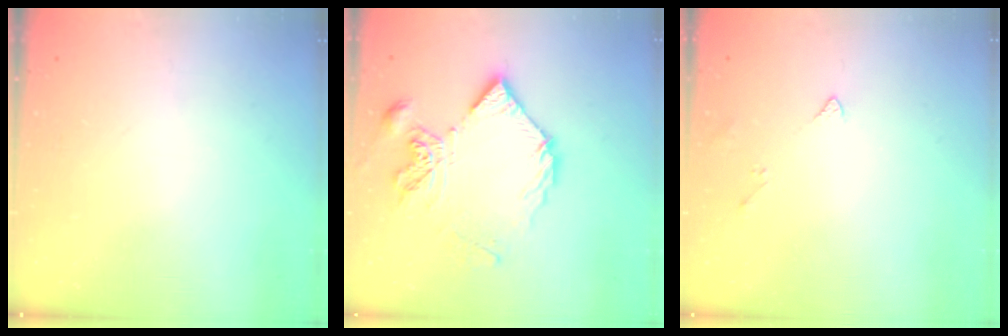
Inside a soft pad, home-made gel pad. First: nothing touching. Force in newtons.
{"total": 11.0, "press": 11.0, "slide": 1.2}
{"total": 3.5, "press": 3.4, "slide": 0.7}